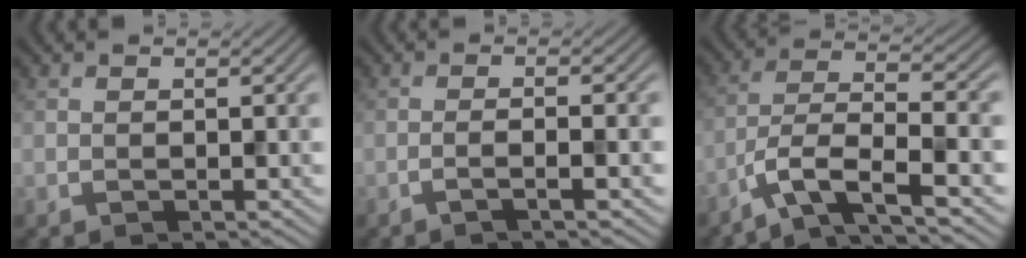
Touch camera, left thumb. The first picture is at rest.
{"total": 3.0, "force": [-1.5, 0.3, 2.6], "torque": [-0.037, 0.012, -0.037]}
{"total": 9.1, "force": [-5.7, 2.0, 6.8], "torque": [-0.131, -0.003, -0.110]}